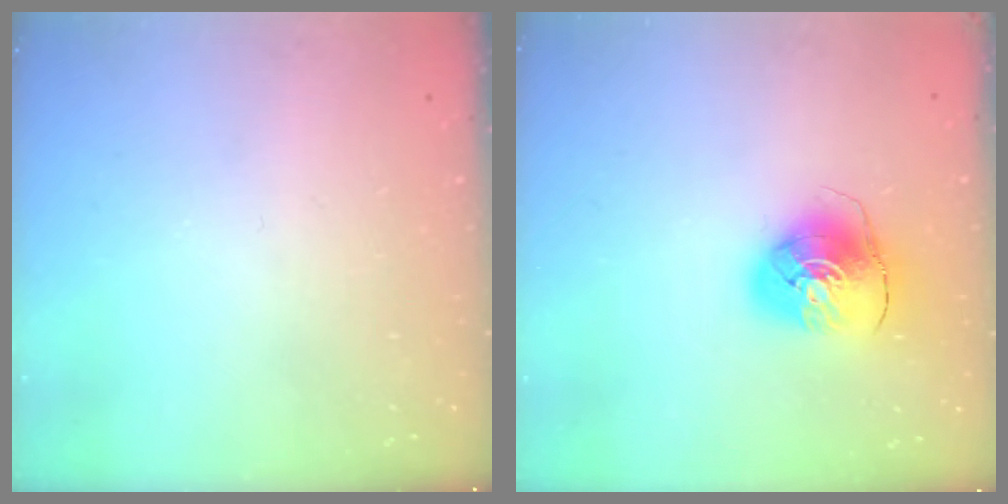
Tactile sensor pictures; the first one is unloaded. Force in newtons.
{"total": 9.4, "press": 9.2, "slide": 1.5}